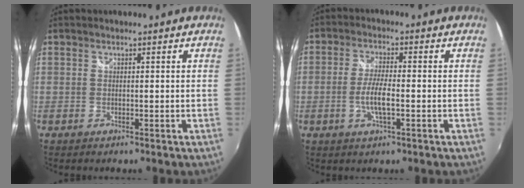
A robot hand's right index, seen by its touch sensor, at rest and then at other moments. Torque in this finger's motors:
{"motor_torque": [0.79, -0.56, 0.60, 0.14]}